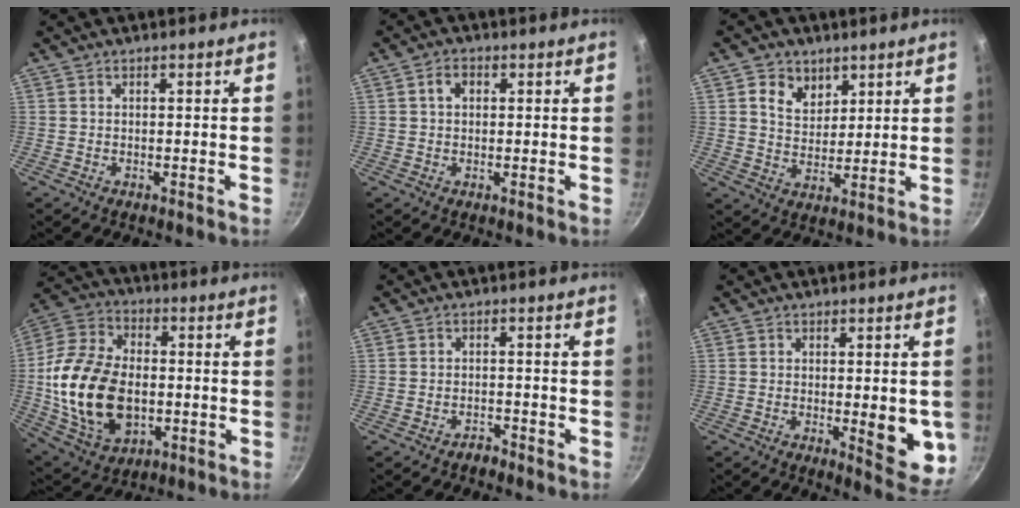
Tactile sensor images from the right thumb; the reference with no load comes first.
{"total": 2.9, "force": [0.7, 2.1, 1.8], "torque": [-0.020, 0.005, 0.009]}
{"total": 6.8, "force": [3.1, 5.2, 3.1], "torque": [-0.023, -0.020, 0.054]}
{"total": 21.8, "force": [-2.0, 14.4, 16.2], "torque": [-0.302, 0.015, -0.029]}
{"total": 1.8, "force": [-1.6, 0.7, 0.3], "torque": [0.005, 0.024, -0.023]}
{"total": 9.2, "force": [-0.9, 3.3, 8.5], "torque": [-0.084, -0.017, -0.008]}